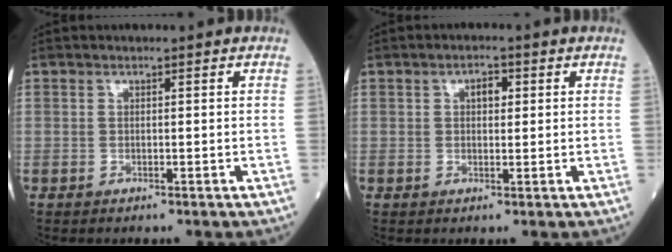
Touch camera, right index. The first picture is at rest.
{"total": 2.3, "force": [0.7, 1.3, 1.8], "torque": [-0.028, 0.007, 0.010]}